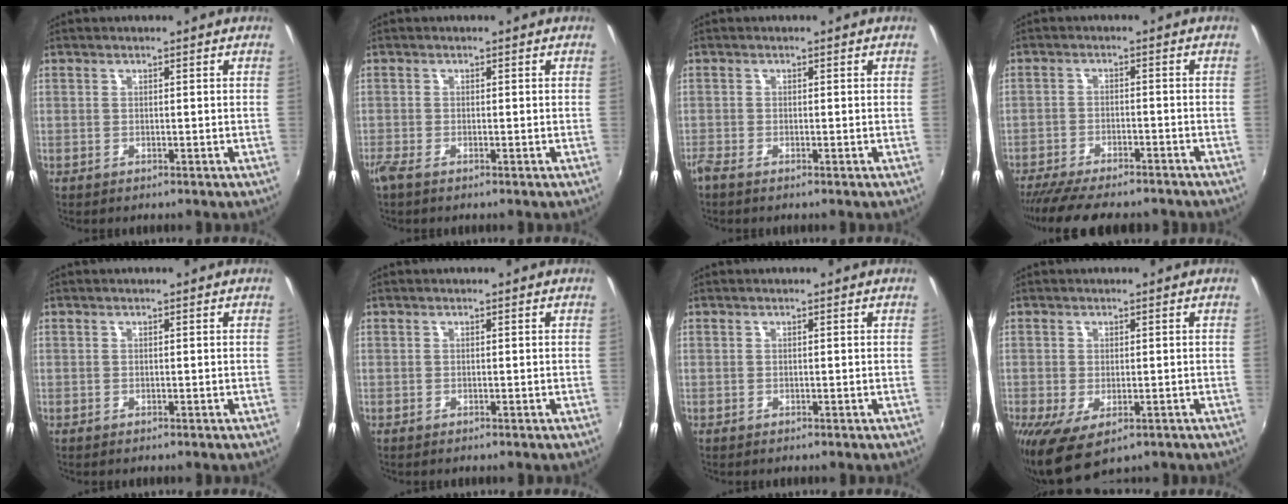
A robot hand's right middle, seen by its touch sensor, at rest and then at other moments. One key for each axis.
{"total": 1.6, "fx": -1.1, "fy": 0.0, "fz": 1.2, "tx": -0.027, "ty": -0.007, "tz": -0.026}
{"total": 1.3, "fx": -1.0, "fy": -0.1, "fz": 0.8, "tx": -0.020, "ty": -0.006, "tz": -0.024}
{"total": 13.6, "fx": -11.7, "fy": 3.0, "fz": 6.2, "tx": -0.131, "ty": -0.036, "tz": -0.178}
{"total": 0.0}
{"total": 0.0}
{"total": 0.0}
{"total": 6.9, "fx": -2.7, "fy": 3.6, "fz": 5.2, "tx": -0.097, "ty": -0.034, "tz": -0.037}